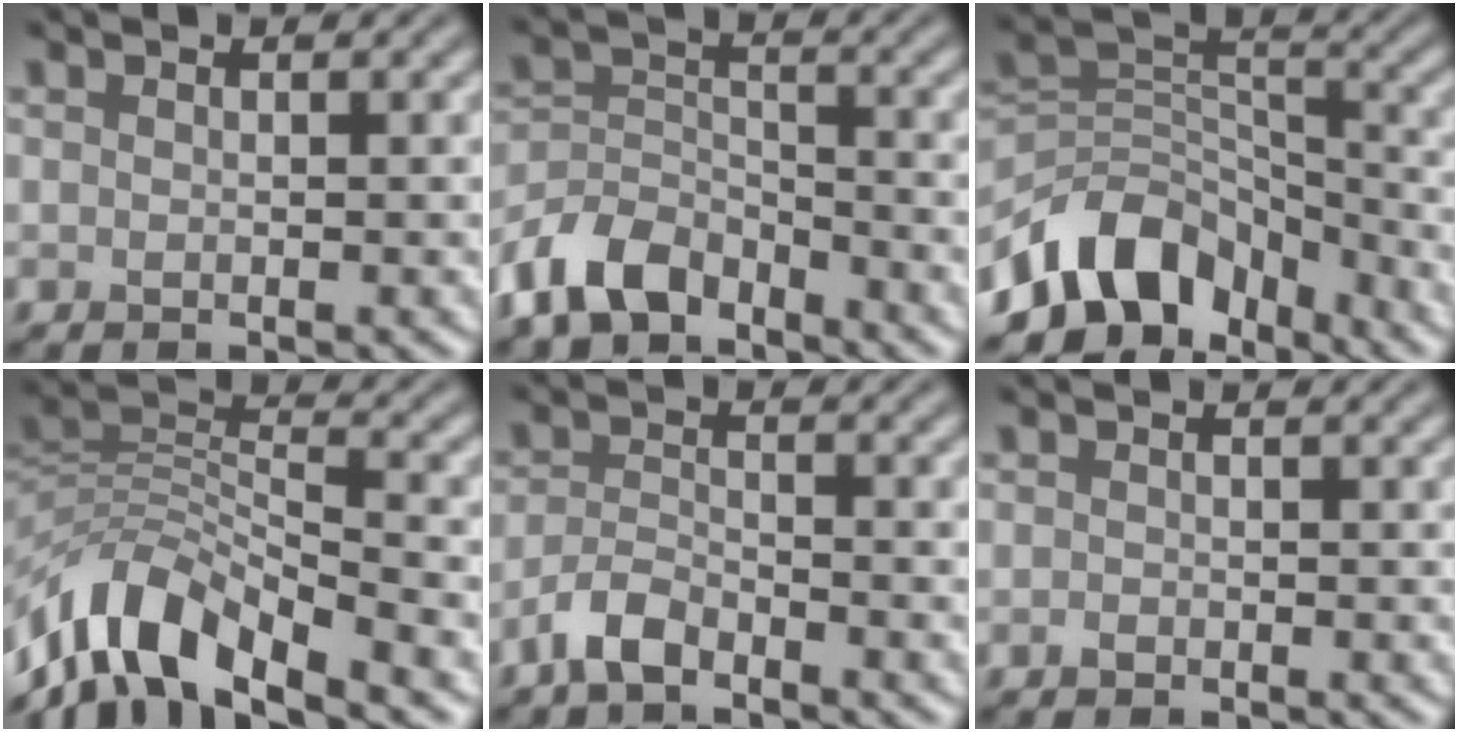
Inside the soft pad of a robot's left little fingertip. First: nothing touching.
{"total": 6.1, "force": [-4.8, 2.9, 2.4], "torque": [-0.048, -0.004, -0.105]}
{"total": 8.8, "force": [-6.0, 5.1, 3.9], "torque": [-0.046, -0.001, -0.122]}
{"total": 9.4, "force": [-6.4, 3.8, 5.8], "torque": [-0.096, 0.002, -0.133]}
{"total": 2.6, "force": [-2.0, 0.9, 1.4], "torque": [-0.032, 0.005, -0.047]}
{"total": 0.5, "force": [-0.3, 0.4, 0.2], "torque": [-0.004, -0.002, -0.007]}